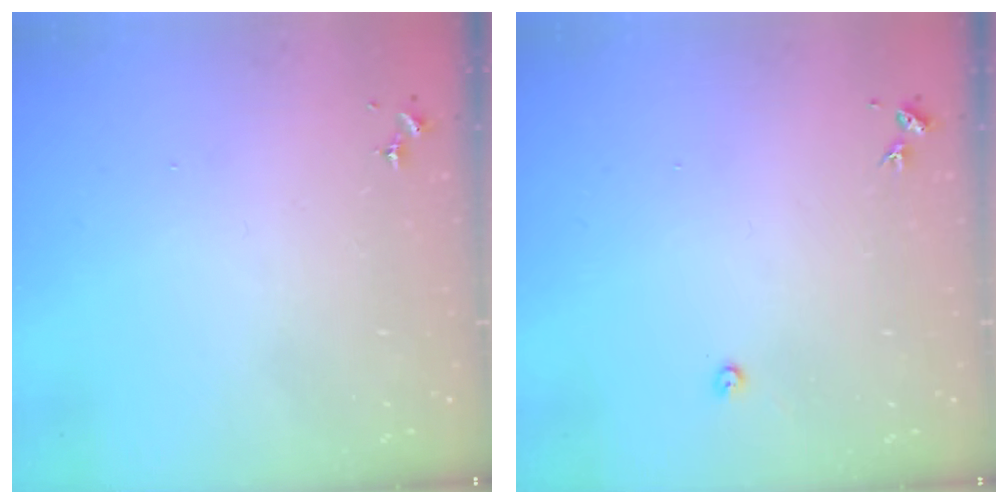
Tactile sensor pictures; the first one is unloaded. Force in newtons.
{"total": 2.4, "press": 2.4, "slide": 0.3}